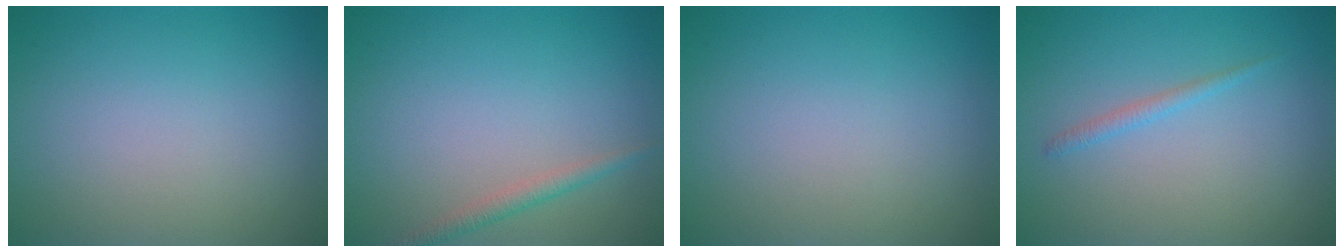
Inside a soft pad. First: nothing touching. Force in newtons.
{"total": 1.5, "press": 1.5, "slide": 0.0}
{"total": 0.0}
{"total": 1.0, "press": 1.0, "slide": 0.1}